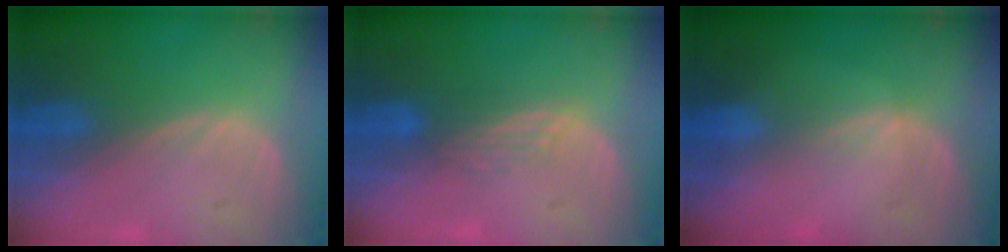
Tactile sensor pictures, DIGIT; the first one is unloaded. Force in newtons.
{"total": 2.8, "press": 2.4, "slide": 1.4}
{"total": 1.2, "press": 0.7, "slide": 0.9}